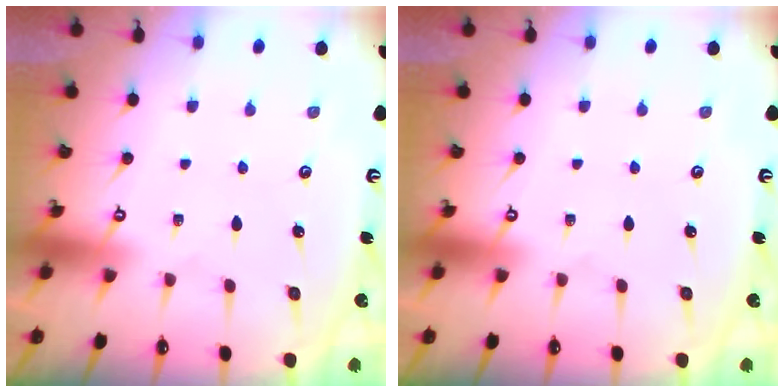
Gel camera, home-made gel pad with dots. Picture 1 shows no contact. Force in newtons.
{"total": 0.0}